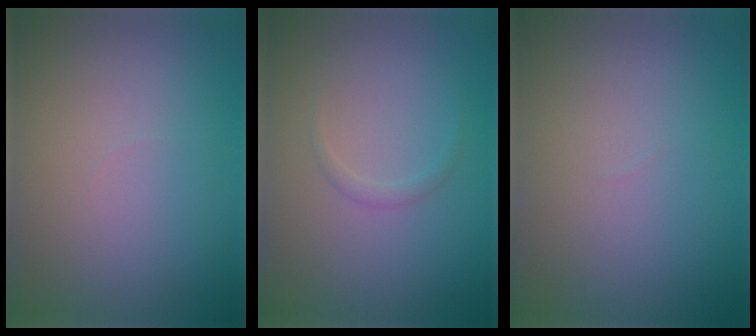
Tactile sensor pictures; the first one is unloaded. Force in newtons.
{"total": 0.8, "press": 0.8, "slide": 0.1}
{"total": 0.0}